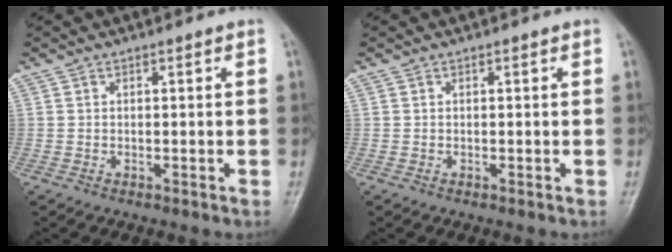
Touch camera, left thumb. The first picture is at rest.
{"total": 0.0}